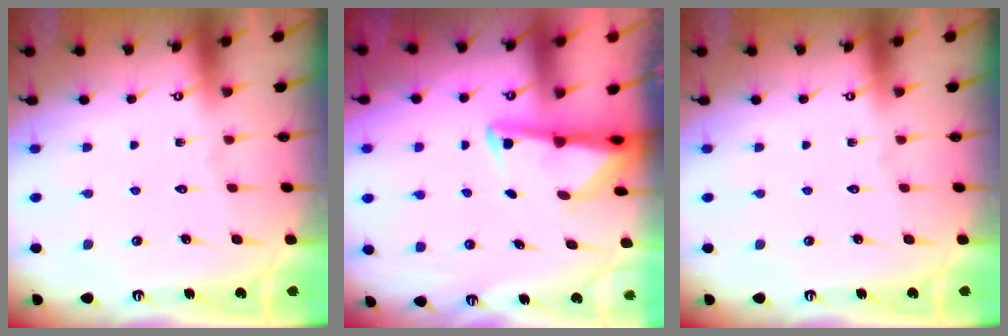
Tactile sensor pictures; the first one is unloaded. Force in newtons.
{"total": 2.9, "press": 2.8, "slide": 0.6}
{"total": 0.0}